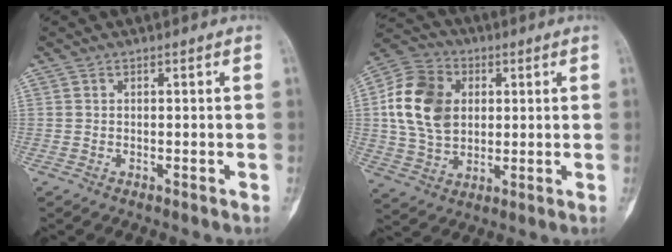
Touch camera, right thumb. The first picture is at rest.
{"total": 15.0, "force": [2.4, 11.2, 9.6], "torque": [-0.165, 0.007, 0.041]}